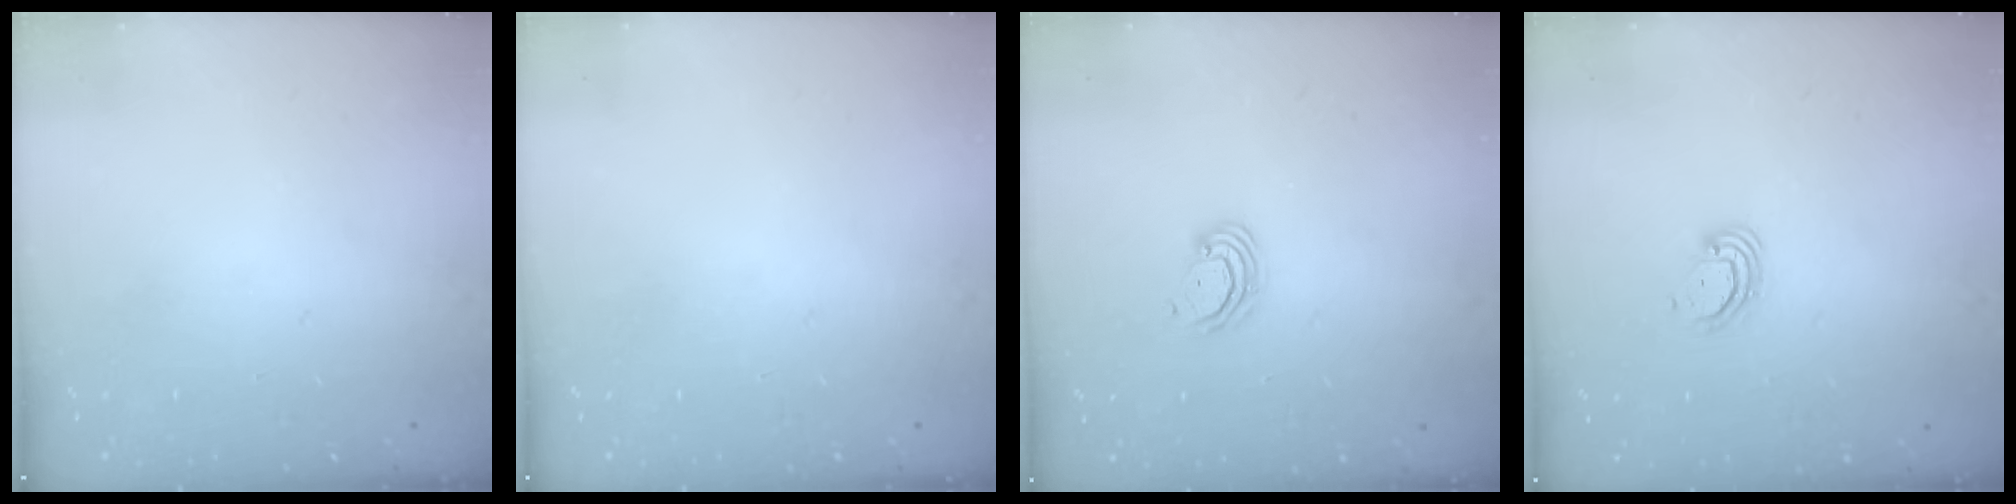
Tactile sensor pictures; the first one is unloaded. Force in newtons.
{"total": 0.0}
{"total": 3.8, "press": 3.8, "slide": 0.3}
{"total": 3.0, "press": 3.0, "slide": 0.2}